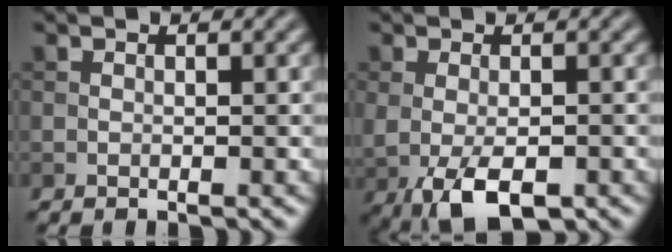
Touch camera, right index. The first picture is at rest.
{"total": 5.2, "force": [-1.7, 2.5, 4.3], "torque": [-0.083, -0.016, -0.021]}